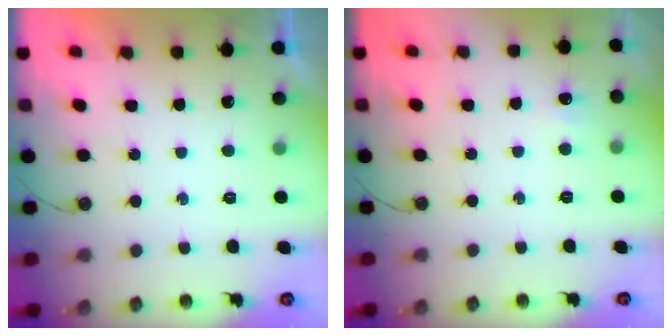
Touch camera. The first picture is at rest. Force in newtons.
{"total": 3.7, "press": 3.7, "slide": 0.4}